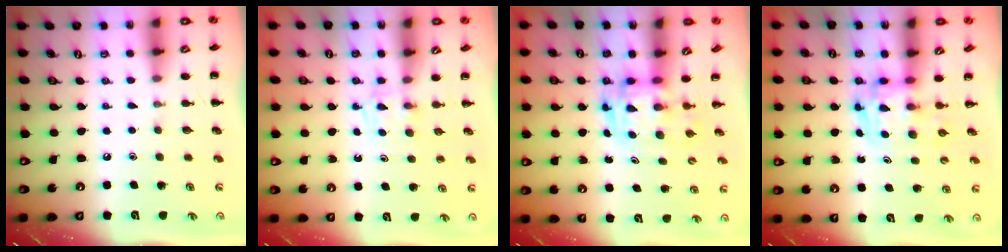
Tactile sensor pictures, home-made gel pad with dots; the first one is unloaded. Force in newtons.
{"total": 2.4, "press": 2.1, "slide": 1.1}
{"total": 2.9, "press": 2.9, "slide": 0.6}
{"total": 3.7, "press": 3.6, "slide": 0.6}